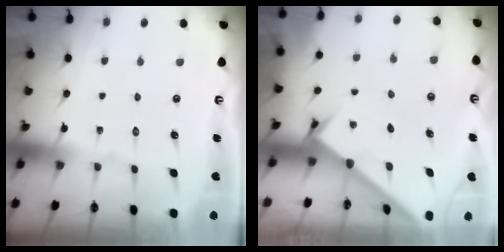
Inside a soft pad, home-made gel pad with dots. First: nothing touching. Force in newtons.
{"total": 1.6, "press": 1.6, "slide": 0.1}